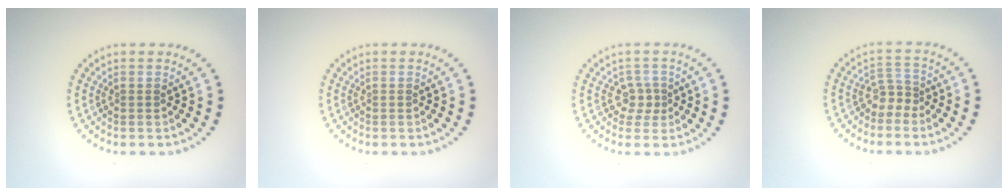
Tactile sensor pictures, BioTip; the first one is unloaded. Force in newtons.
{"total": 0.0}
{"total": 1.7, "press": 1.3, "slide": 1.1}
{"total": 2.0, "press": 1.3, "slide": 1.5}